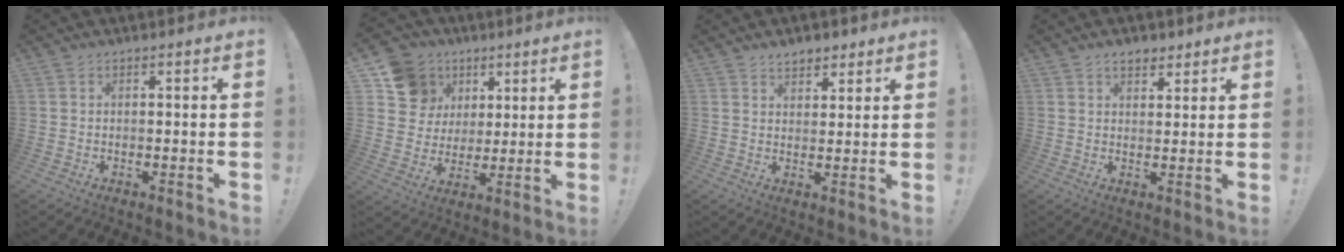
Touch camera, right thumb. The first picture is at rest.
{"total": 13.9, "force": [6.0, 11.8, 4.1], "torque": [-0.058, -0.027, 0.131]}
{"total": 4.2, "force": [3.3, 2.4, 1.1], "torque": [-0.003, -0.018, 0.059]}
{"total": 3.9, "force": [2.8, 2.2, 1.7], "torque": [-0.020, -0.009, 0.049]}